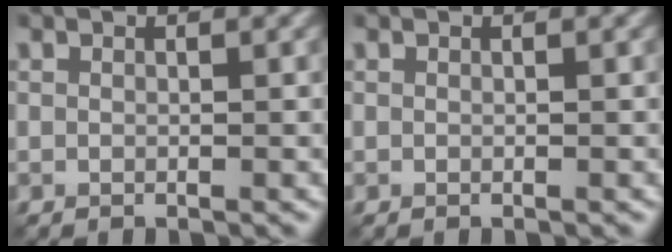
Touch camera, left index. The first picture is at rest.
{"total": 0.0}